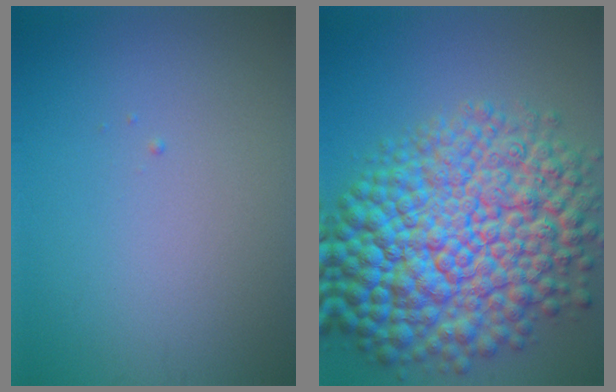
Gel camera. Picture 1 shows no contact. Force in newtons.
{"total": 15.6, "press": 15.6, "slide": 0.2}